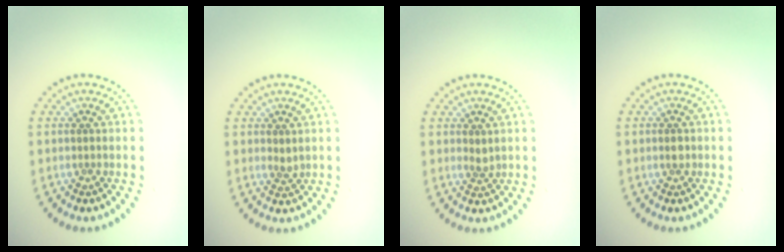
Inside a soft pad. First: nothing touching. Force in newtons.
{"total": 0.9, "press": 0.6, "slide": 0.7}
{"total": 0.9, "press": 0.7, "slide": 0.6}
{"total": 1.0, "press": 1.0, "slide": 0.3}